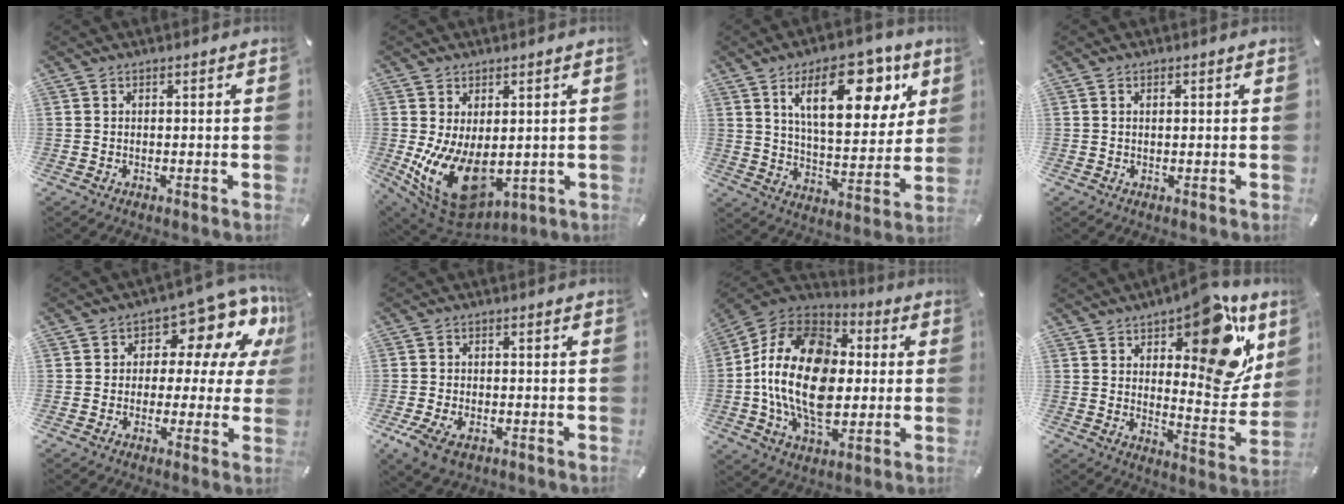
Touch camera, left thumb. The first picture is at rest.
{"total": 14.8, "force": [-1.4, 9.6, 11.2], "torque": [-0.210, -0.012, -0.008]}
{"total": 20.1, "force": [9.6, 9.4, 15.0], "torque": [-0.226, -0.022, 0.153]}
{"total": 0.7, "force": [0.3, 0.3, 0.6], "torque": [-0.012, 0.002, 0.005]}
{"total": 10.9, "force": [5.6, 6.5, 6.7], "torque": [-0.093, -0.044, 0.096]}
{"total": 4.9, "force": [-2.1, 3.2, 3.1], "torque": [-0.076, 0.003, -0.041]}
{"total": 22.1, "force": [-1.0, 15.2, 16.1], "torque": [-0.335, 0.007, -0.023]}
{"total": 19.0, "force": [10.3, 8.9, 13.2], "torque": [-0.145, -0.078, 0.168]}